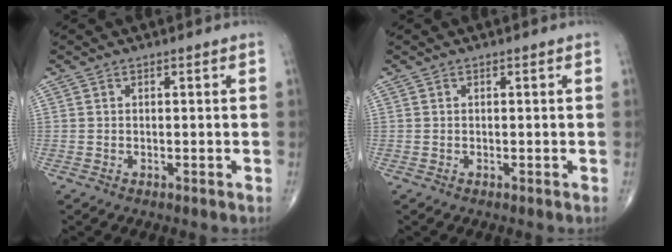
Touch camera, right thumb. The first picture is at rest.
{"total": 0.0}